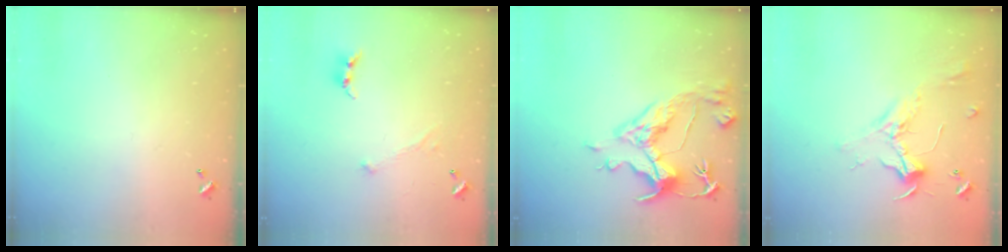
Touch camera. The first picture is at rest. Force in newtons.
{"total": 0.0}
{"total": 7.1, "press": 6.9, "slide": 1.4}
{"total": 2.3, "press": 2.1, "slide": 0.9}